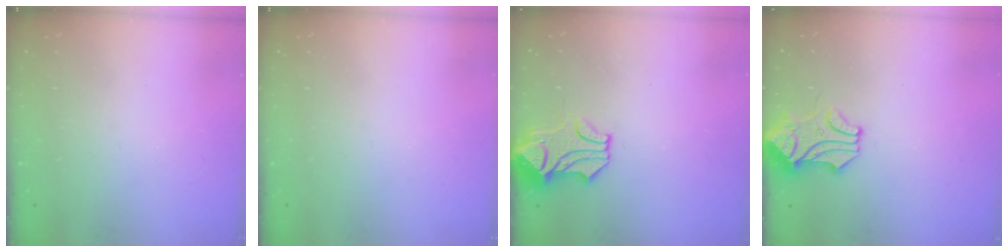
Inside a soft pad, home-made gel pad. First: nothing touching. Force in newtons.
{"total": 0.0}
{"total": 1.6, "press": 0.8, "slide": 1.3}
{"total": 1.4, "press": 1.4, "slide": 0.0}